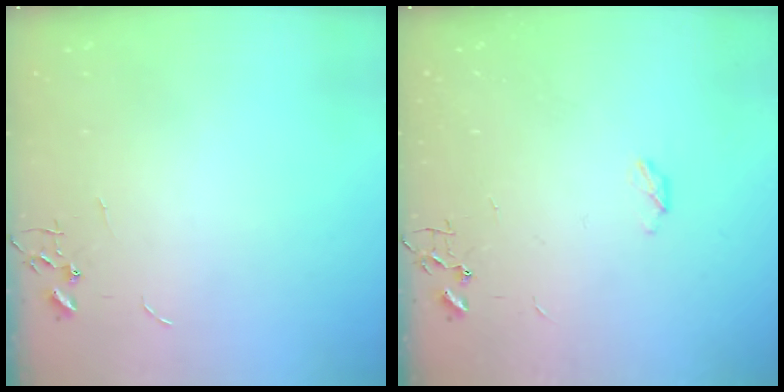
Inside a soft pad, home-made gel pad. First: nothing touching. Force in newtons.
{"total": 2.9, "press": 2.9, "slide": 0.5}